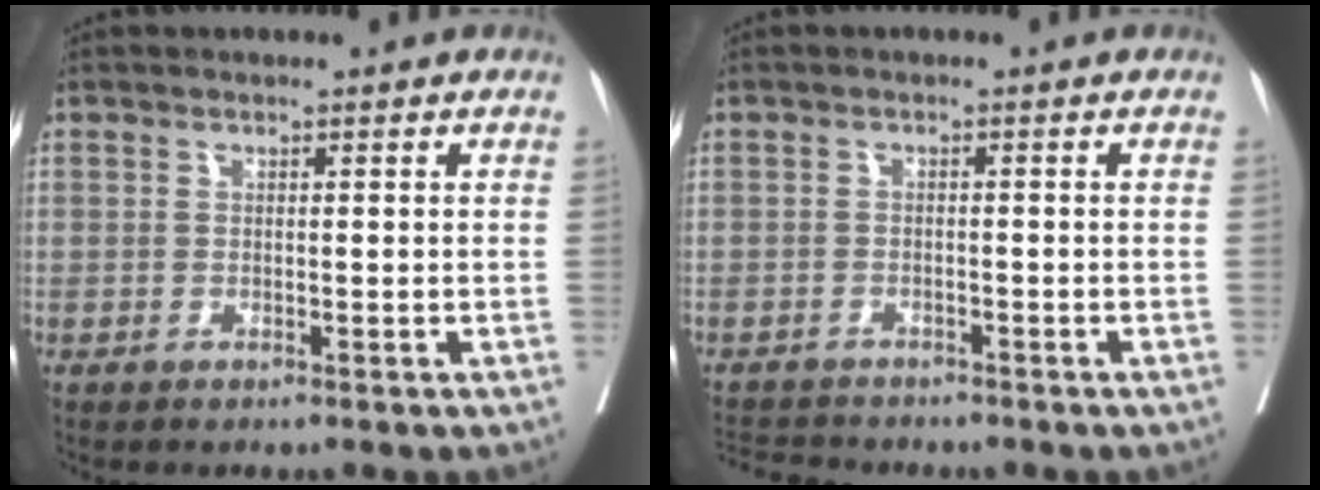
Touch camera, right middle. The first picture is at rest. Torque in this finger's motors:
{"motor_torque": [-0.21, -0.10, 0.04, 0.01]}